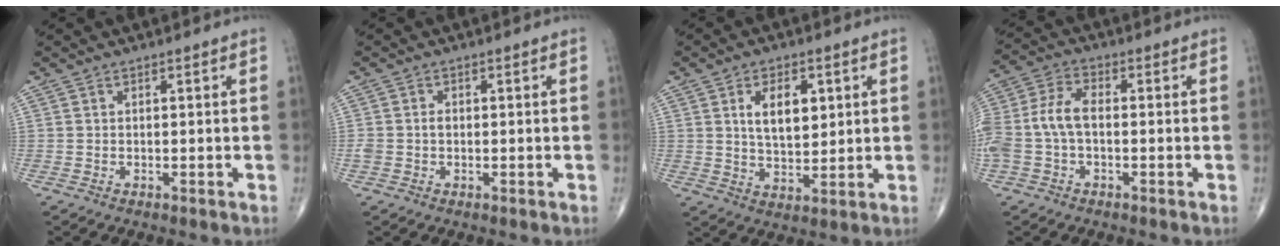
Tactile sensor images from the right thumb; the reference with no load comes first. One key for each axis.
{"total": 1.9, "fx": -0.2, "fy": 1.4, "fz": 1.2, "tx": -0.024, "ty": 0.006, "tz": -0.002}
{"total": 8.5, "fx": 2.6, "fy": 4.7, "fz": 6.6, "tx": -0.090, "ty": -0.015, "tz": 0.049}
{"total": 9.9, "fx": -1.1, "fy": 5.8, "fz": 7.9, "tx": -0.186, "ty": 0.028, "tz": -0.026}